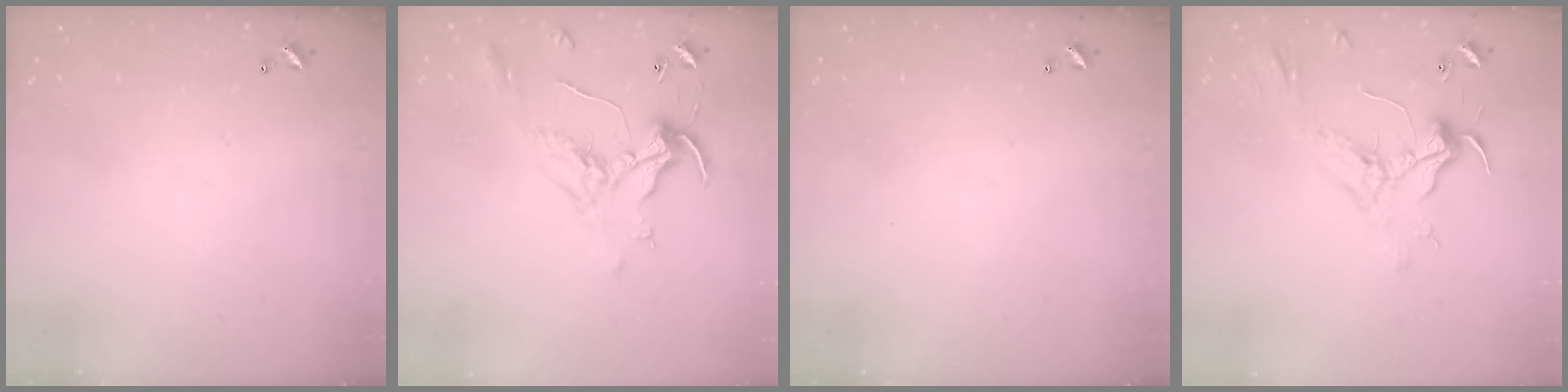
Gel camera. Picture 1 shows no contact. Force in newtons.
{"total": 0.8, "press": 0.5, "slide": 0.6}
{"total": 0.0}
{"total": 2.3, "press": 2.2, "slide": 0.8}